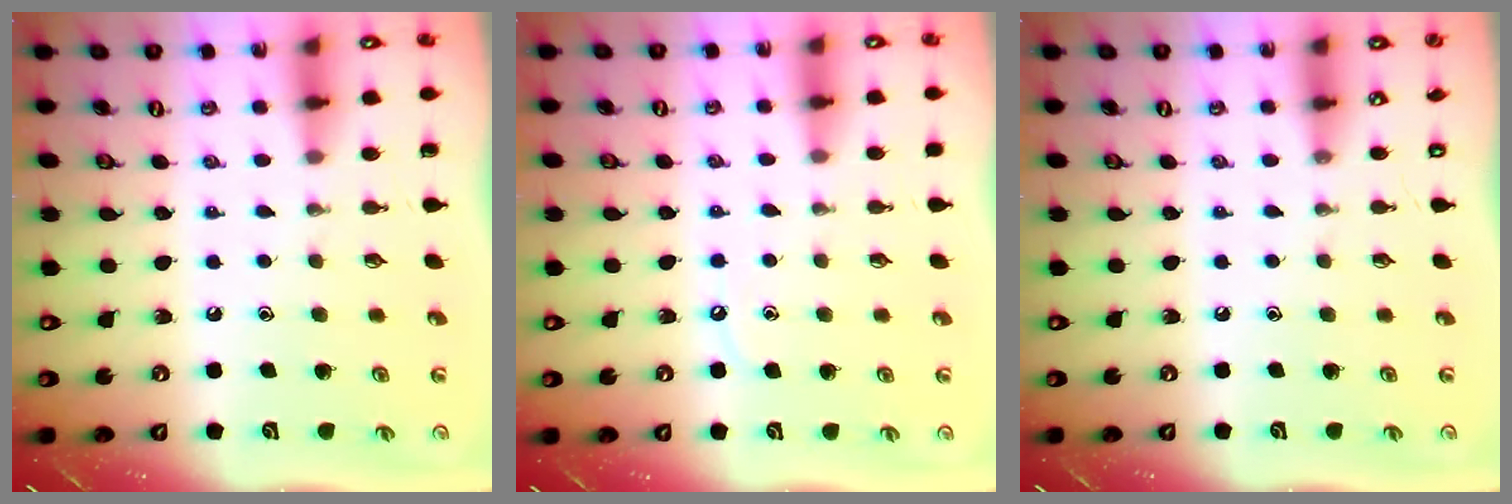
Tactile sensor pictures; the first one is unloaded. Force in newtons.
{"total": 3.7, "press": 3.7, "slide": 0.5}
{"total": 0.0}